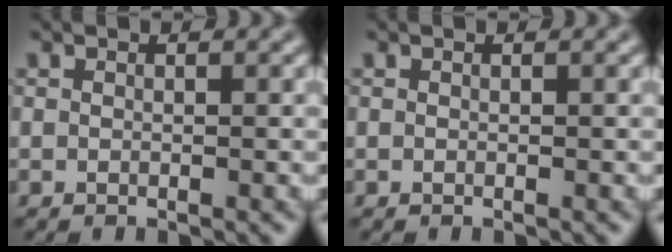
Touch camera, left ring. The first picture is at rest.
{"total": 0.0}